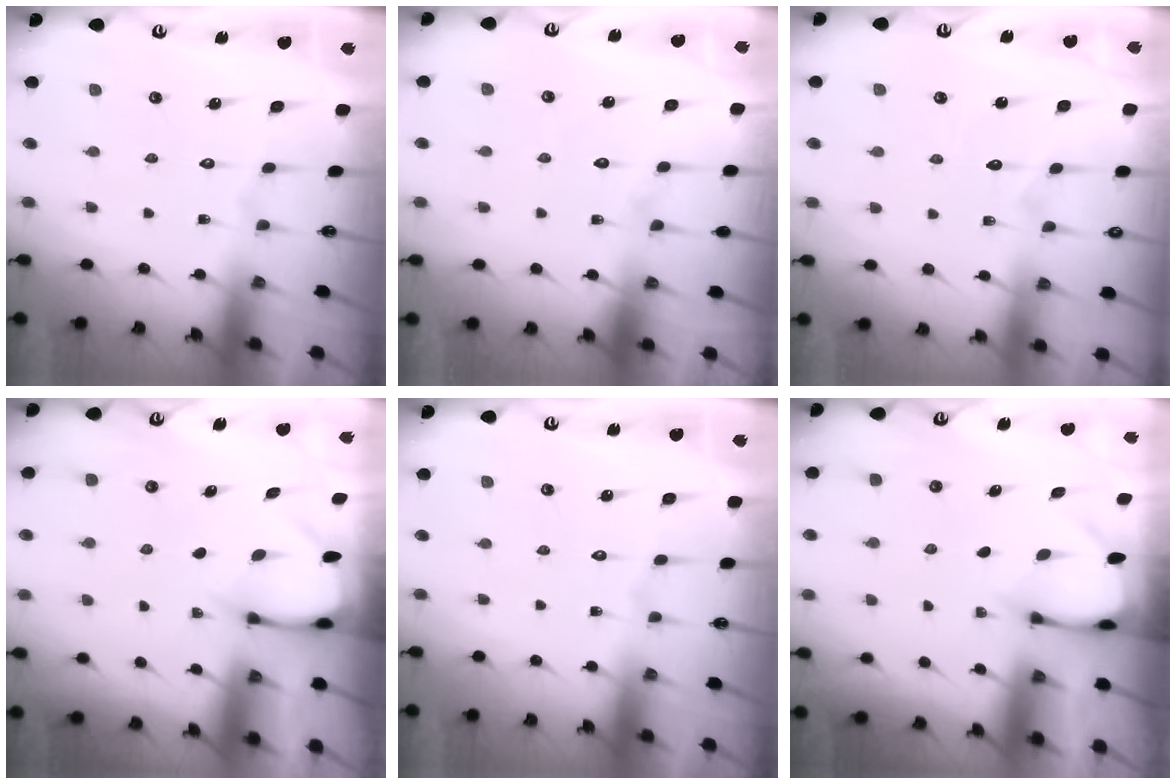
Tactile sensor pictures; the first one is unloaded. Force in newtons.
{"total": 4.7, "press": 4.7, "slide": 0.6}
{"total": 4.6, "press": 4.6, "slide": 0.1}
{"total": 2.5, "press": 2.5, "slide": 0.3}
{"total": 0.0}
{"total": 2.7, "press": 2.7, "slide": 0.2}